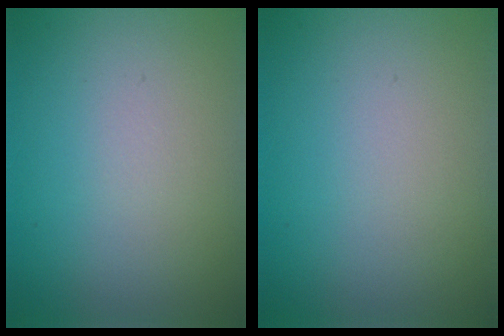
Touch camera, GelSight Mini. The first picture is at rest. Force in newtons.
{"total": 0.0}